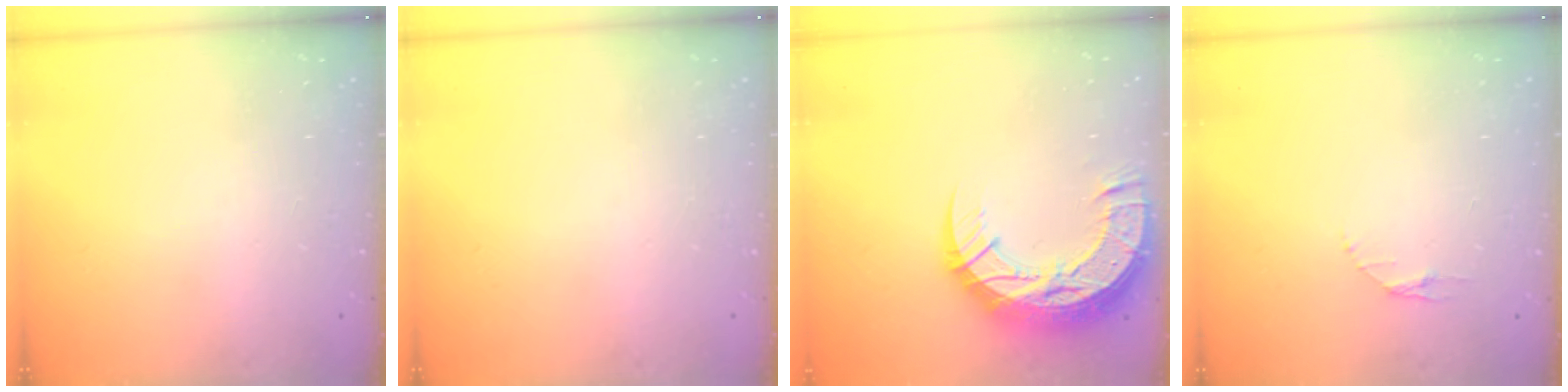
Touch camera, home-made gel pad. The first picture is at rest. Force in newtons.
{"total": 0.0}
{"total": 19.2, "press": 19.1, "slide": 1.4}
{"total": 3.5, "press": 3.4, "slide": 0.4}